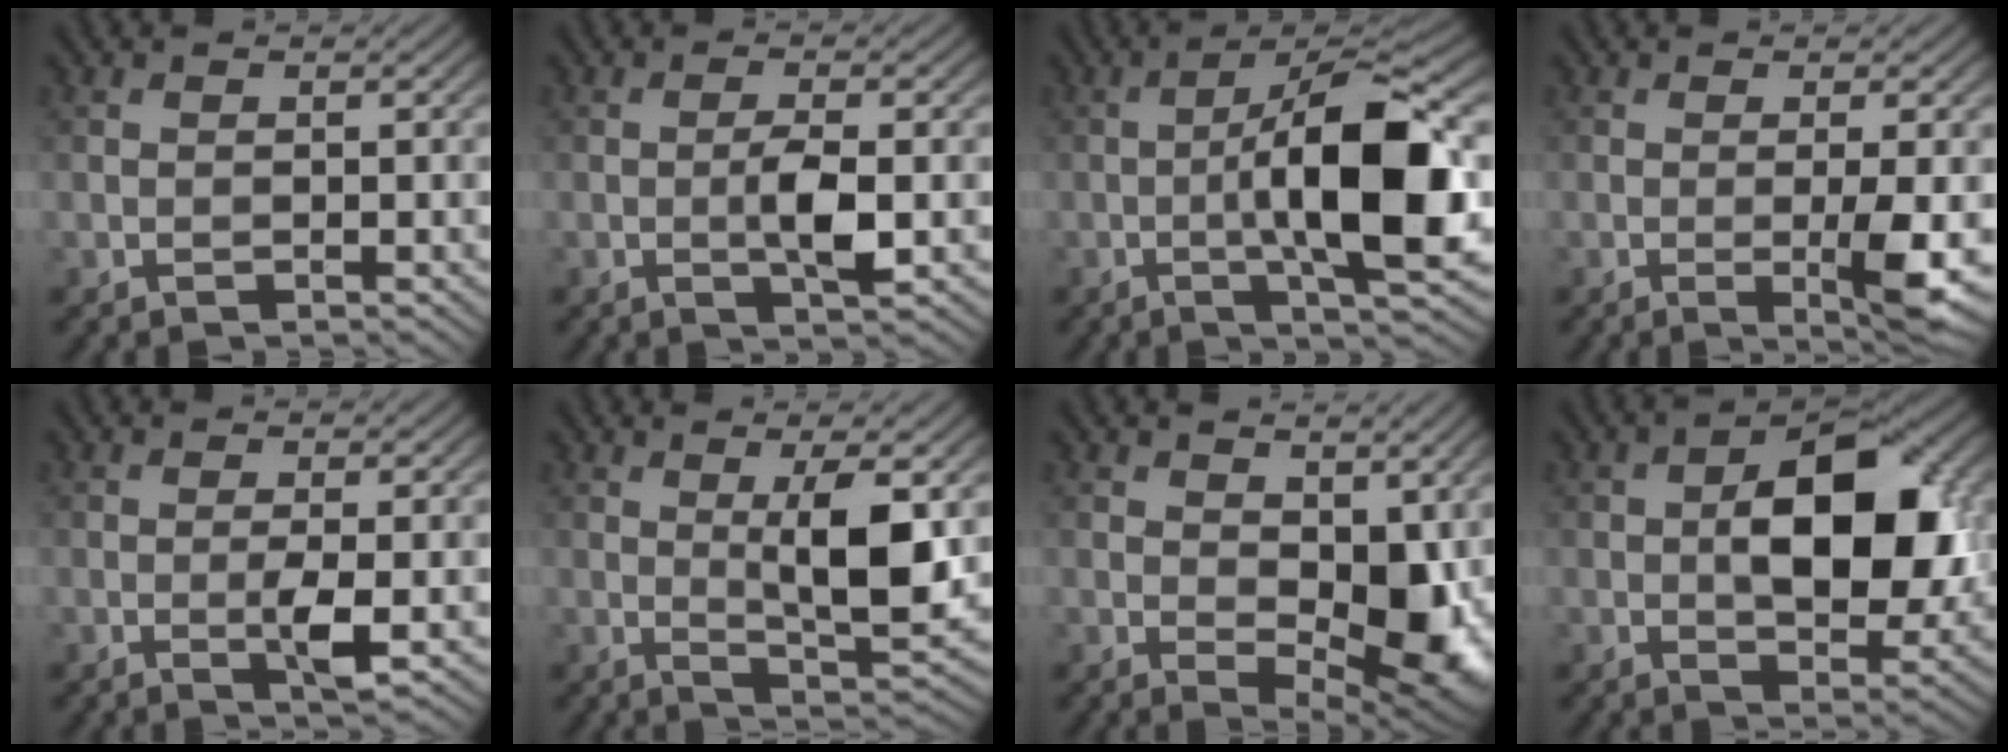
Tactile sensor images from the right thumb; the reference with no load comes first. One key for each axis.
{"total": 3.8, "fx": -0.6, "fy": 0.8, "fz": 3.7, "tx": -0.070, "ty": 0.000, "tz": -0.014}
{"total": 13.6, "fx": -1.9, "fy": 3.5, "fz": 13.0, "tx": -0.199, "ty": 0.012, "tz": -0.036}
{"total": 4.5, "fx": -0.7, "fy": 0.4, "fz": 4.5, "tx": -0.080, "ty": -0.003, "tz": -0.010}
{"total": 2.8, "fx": -0.6, "fy": 0.3, "fz": 2.7, "tx": -0.052, "ty": -0.002, "tz": -0.014}
{"total": 8.3, "fx": 1.5, "fy": 2.0, "fz": 7.9, "tx": -0.134, "ty": 0.001, "tz": 0.030}
{"total": 10.5, "fx": 1.4, "fy": 5.9, "fz": 8.5, "tx": -0.128, "ty": -0.014, "tz": 0.026}
{"total": 11.6, "fx": 0.7, "fy": 6.1, "fz": 9.8, "tx": -0.148, "ty": 0.003, "tz": 0.011}